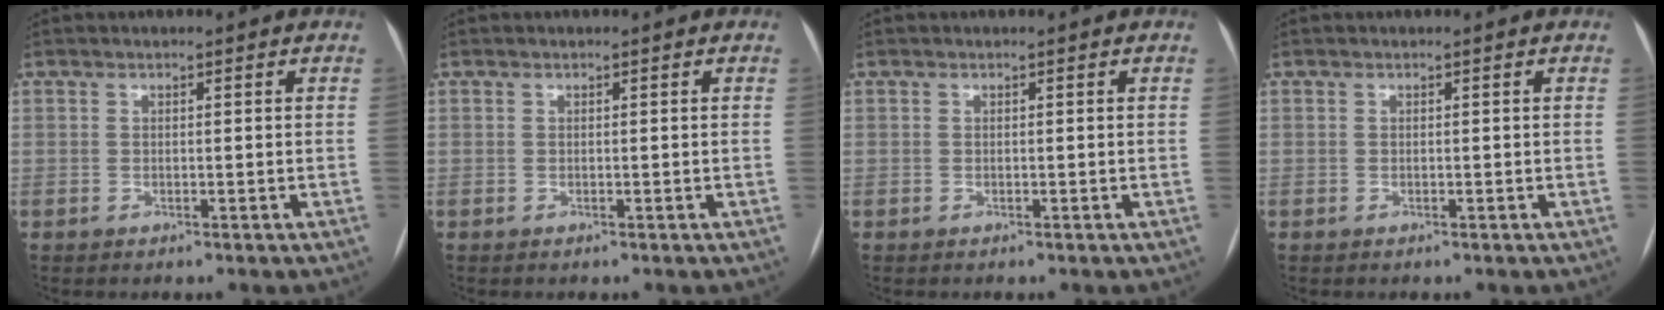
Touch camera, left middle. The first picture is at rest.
{"total": 0.0}
{"total": 0.0}
{"total": 0.0}